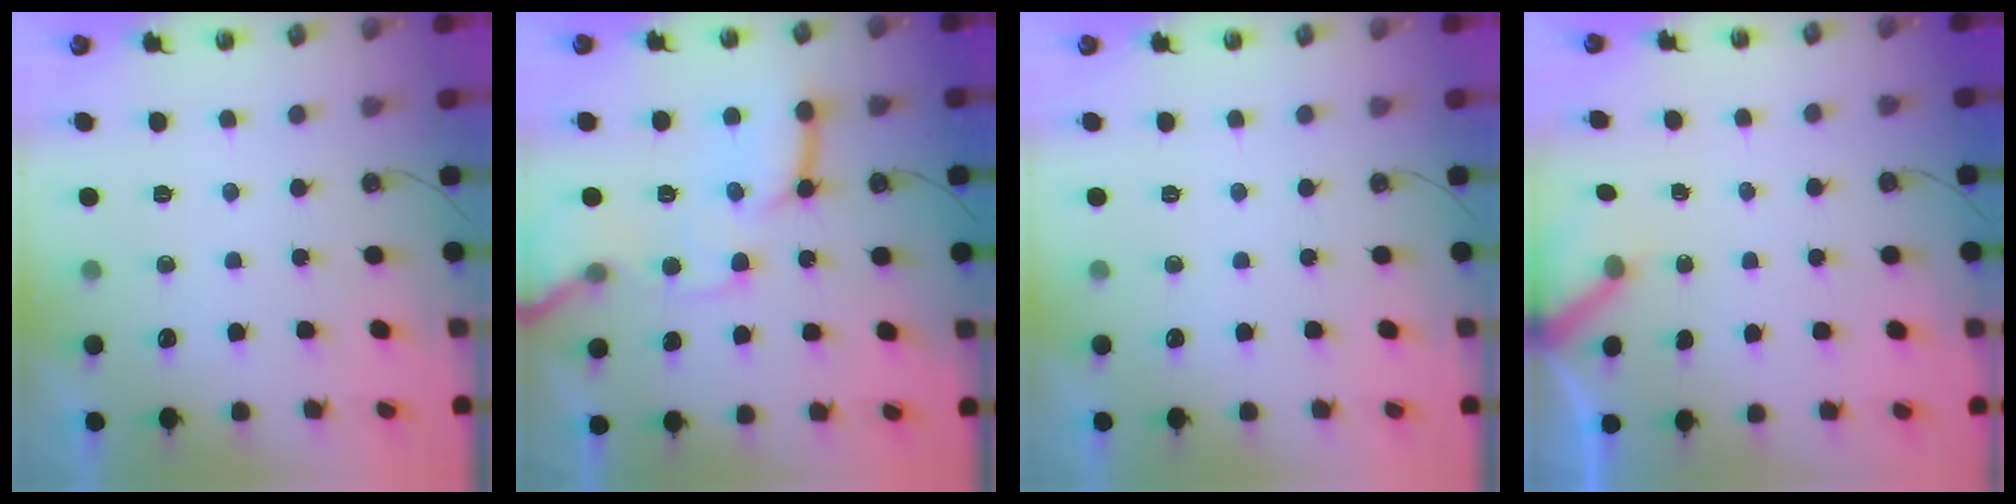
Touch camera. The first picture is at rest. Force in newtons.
{"total": 16.6, "press": 16.5, "slide": 1.9}
{"total": 0.0}
{"total": 2.9, "press": 2.9, "slide": 0.3}